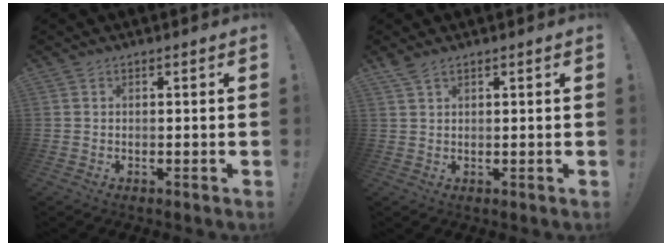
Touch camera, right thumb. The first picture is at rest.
{"total": 2.6, "force": [2.2, 0.5, 1.3], "torque": [-0.022, -0.011, 0.039]}